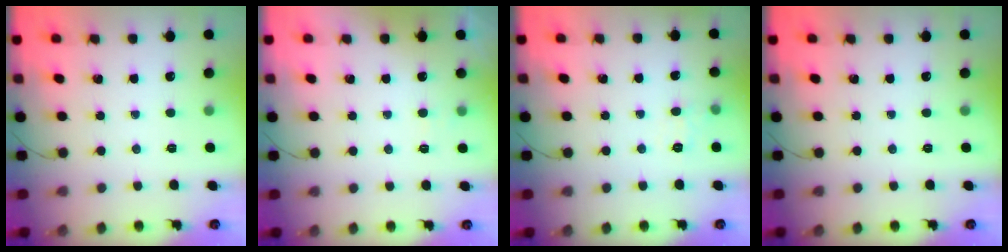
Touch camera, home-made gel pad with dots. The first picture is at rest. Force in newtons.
{"total": 2.3, "press": 2.0, "slide": 1.2}
{"total": 4.8, "press": 4.5, "slide": 1.4}
{"total": 0.0}